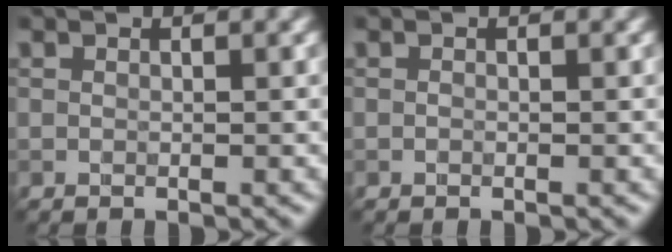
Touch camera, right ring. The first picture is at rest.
{"total": 0.0}